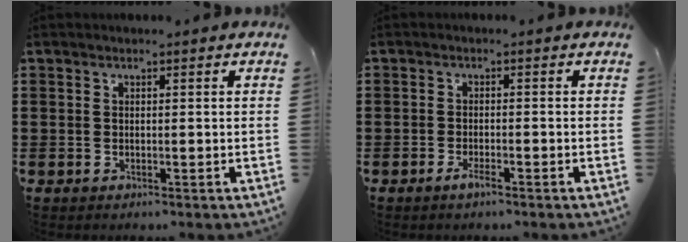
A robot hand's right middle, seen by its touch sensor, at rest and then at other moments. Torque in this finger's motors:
{"motor_torque": [2.14, 0.00, 0.24, 0.05]}